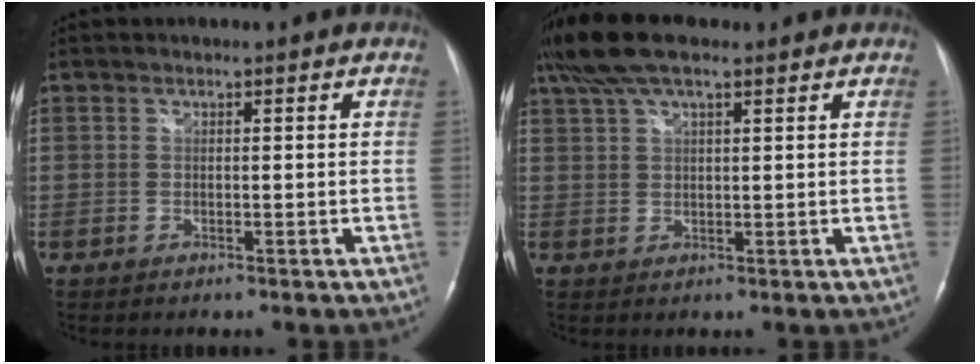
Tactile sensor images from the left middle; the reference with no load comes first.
{"total": 8.6, "force": [6.3, 2.2, 5.4], "torque": [-0.114, 0.034, 0.117]}